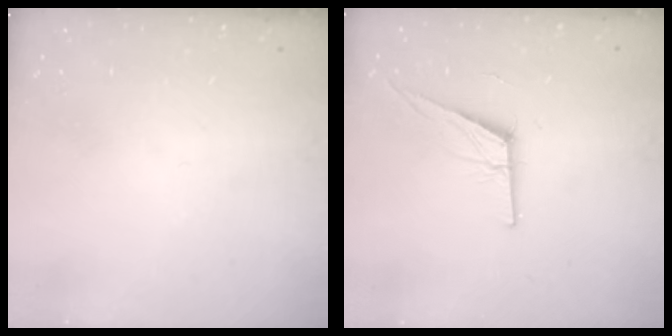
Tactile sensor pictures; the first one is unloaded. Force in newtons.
{"total": 10.8, "press": 10.4, "slide": 2.7}